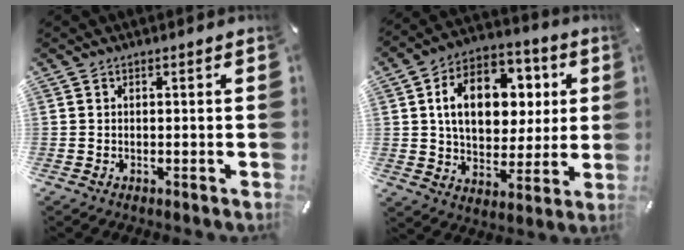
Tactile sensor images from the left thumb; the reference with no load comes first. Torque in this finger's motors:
{"motor_torque": [2.52, 2.49, 0.47, -0.24, 0.31]}